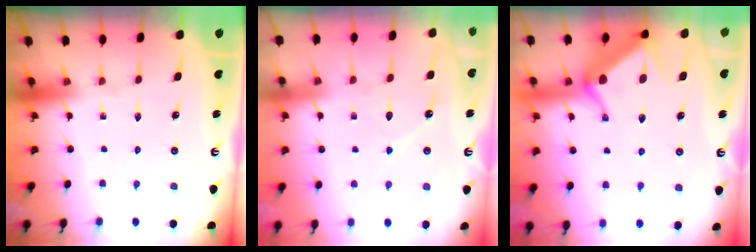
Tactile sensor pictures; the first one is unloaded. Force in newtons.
{"total": 6.7, "press": 6.7, "slide": 0.7}
{"total": 9.7, "press": 9.7, "slide": 0.7}